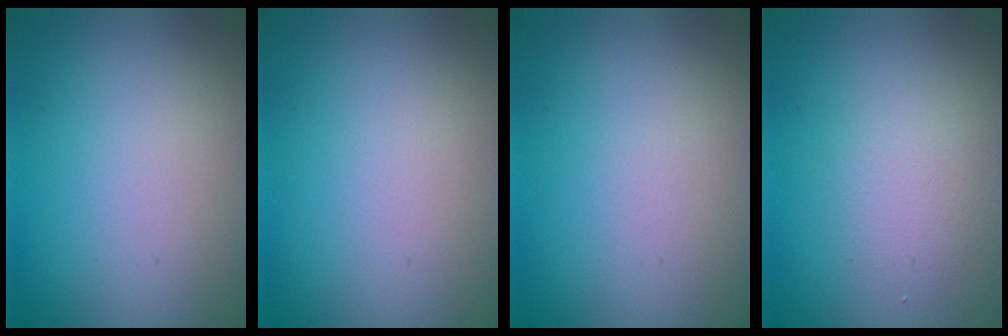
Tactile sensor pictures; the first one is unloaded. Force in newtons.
{"total": 0.0}
{"total": 0.0}
{"total": 2.1, "press": 2.1, "slide": 0.2}